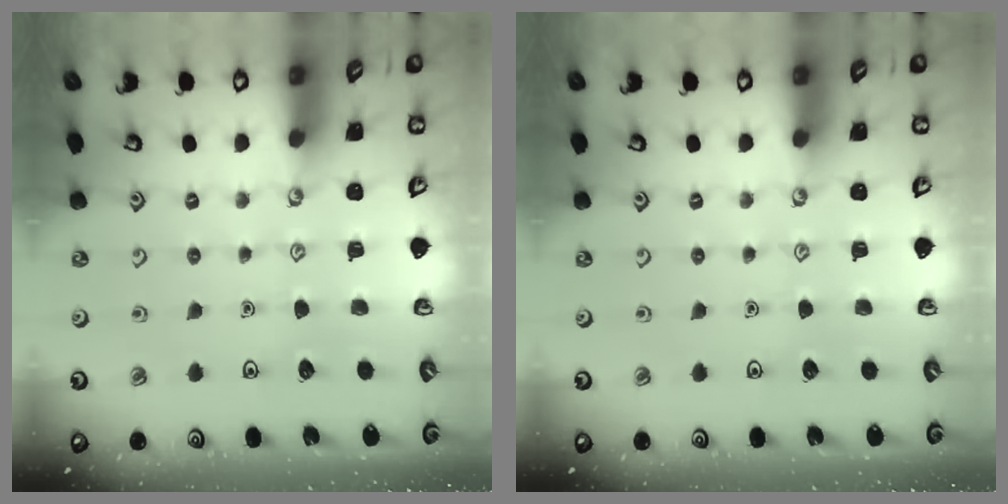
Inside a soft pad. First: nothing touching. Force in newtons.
{"total": 0.0}